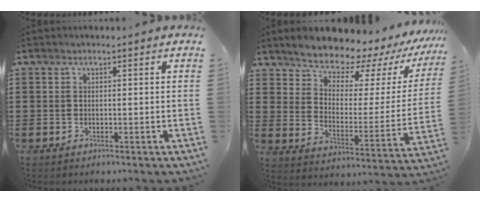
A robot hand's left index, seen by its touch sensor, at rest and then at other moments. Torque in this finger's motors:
{"motor_torque": [2.14, 0.00, 1.05, 0.21]}